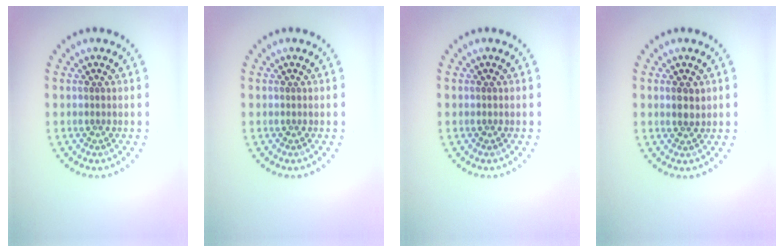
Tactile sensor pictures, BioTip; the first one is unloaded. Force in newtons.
{"total": 0.0}
{"total": 0.0}
{"total": 1.5, "press": 1.5, "slide": 0.5}